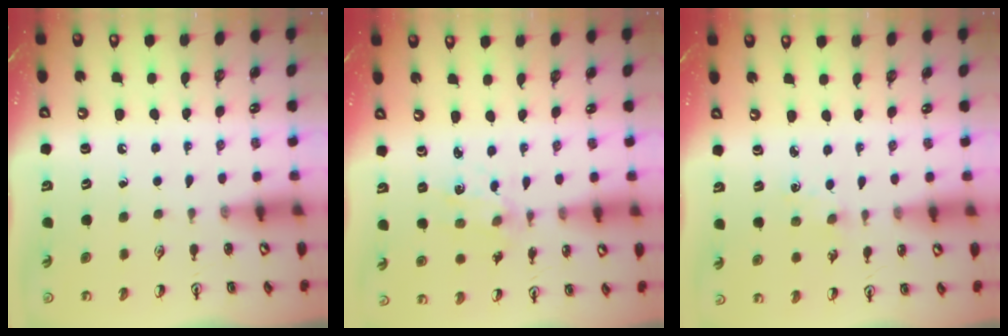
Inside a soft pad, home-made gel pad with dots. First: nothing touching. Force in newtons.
{"total": 1.7, "press": 1.7, "slide": 0.0}
{"total": 1.9, "press": 1.9, "slide": 0.4}